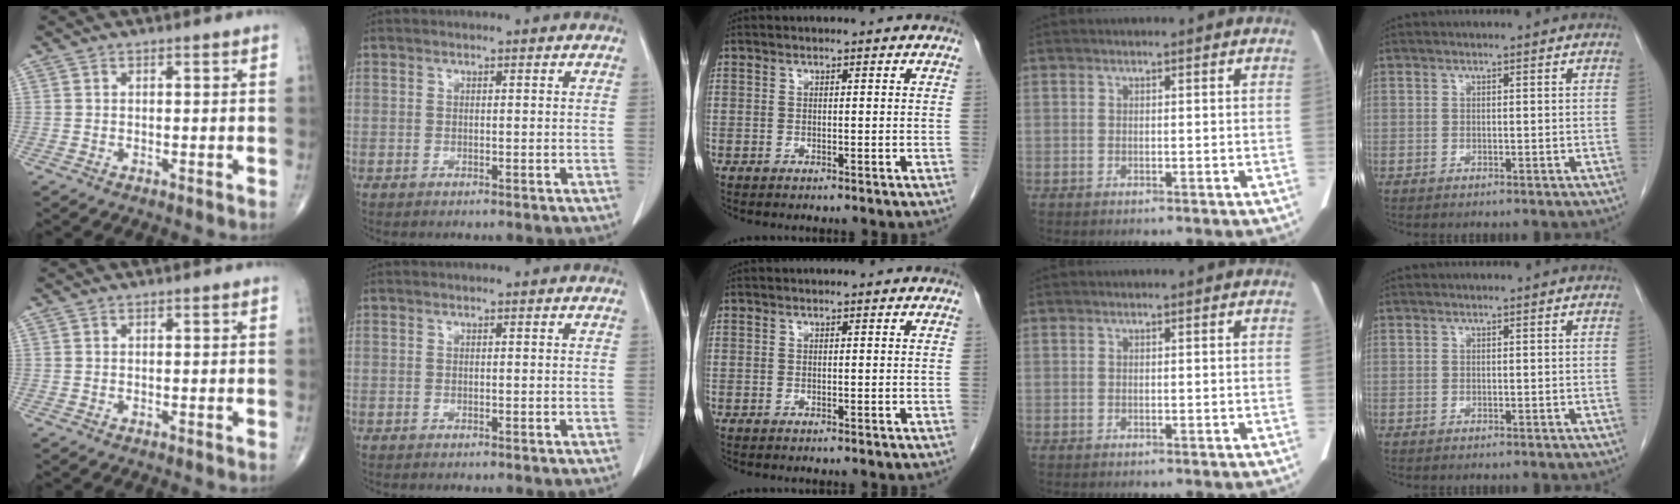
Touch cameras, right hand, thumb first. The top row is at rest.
{}